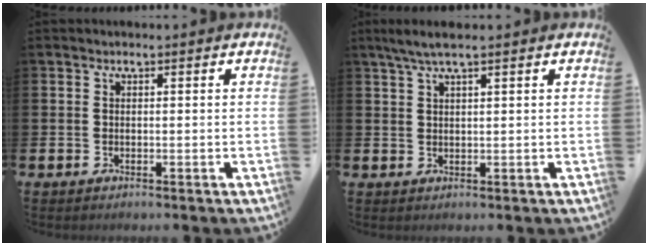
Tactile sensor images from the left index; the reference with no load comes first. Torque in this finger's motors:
{"motor_torque": [0.05, -0.12, 0.43, 0.05]}